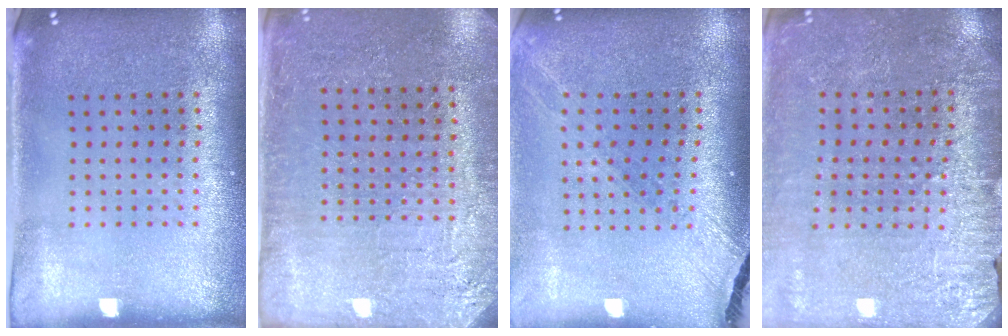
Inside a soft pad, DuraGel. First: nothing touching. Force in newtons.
{"total": 2.8, "press": 2.8, "slide": 0.4}
{"total": 1.4, "press": 1.4, "slide": 0.1}
{"total": 2.8, "press": 2.8, "slide": 0.3}